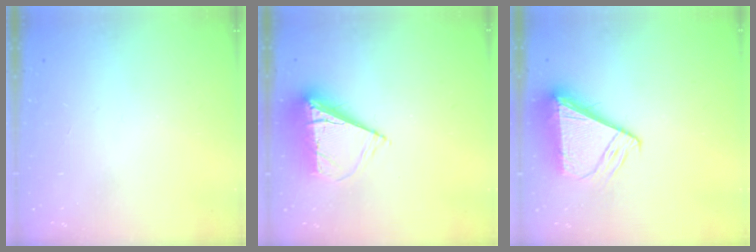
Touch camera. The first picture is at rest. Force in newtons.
{"total": 9.1, "press": 9.1, "slide": 1.0}
{"total": 8.1, "press": 8.0, "slide": 0.9}